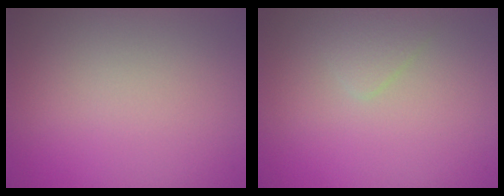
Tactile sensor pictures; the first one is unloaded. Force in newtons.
{"total": 1.2, "press": 1.2, "slide": 0.1}